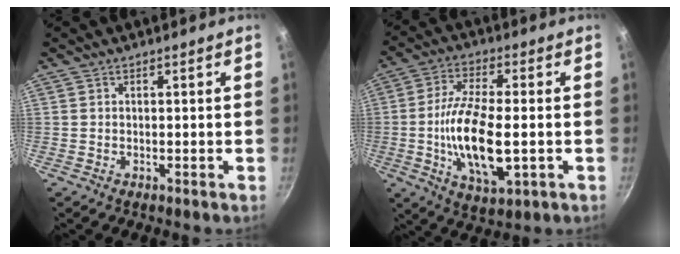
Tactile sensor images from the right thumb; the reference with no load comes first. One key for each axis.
{"total": 14.9, "fx": -2.2, "fy": 5.8, "fz": 13.6, "tx": -0.261, "ty": 0.000, "tz": -0.044}